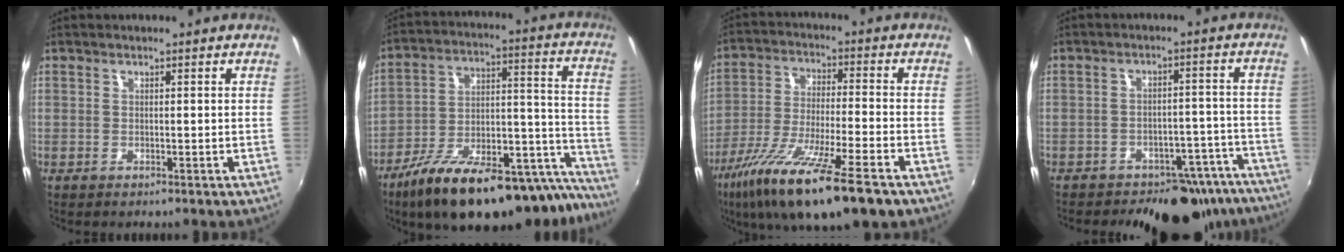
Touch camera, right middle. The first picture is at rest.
{"total": 28.5, "force": [-21.5, 8.1, 16.8], "torque": [-0.214, 0.000, -0.316]}
{"total": 19.5, "force": [-12.4, 2.6, 14.9], "torque": [-0.283, -0.061, -0.219]}
{"total": 15.5, "force": [-13.0, 7.2, 4.5], "torque": [-0.054, 0.043, -0.138]}